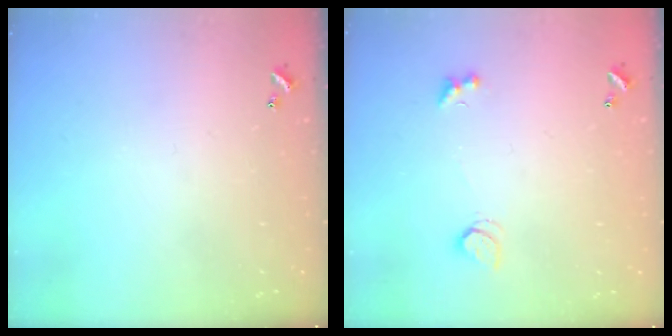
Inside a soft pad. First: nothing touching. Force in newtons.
{"total": 2.3, "press": 1.9, "slide": 1.1}